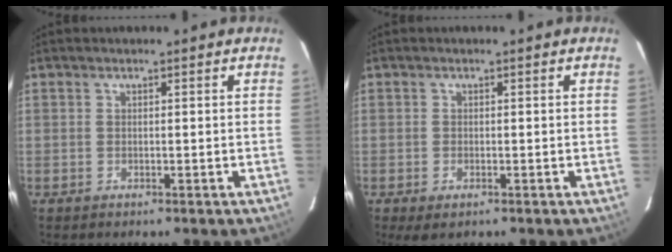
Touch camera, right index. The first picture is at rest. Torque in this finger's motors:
{"motor_torque": [0.13, 0.17, 0.10, 0.01]}